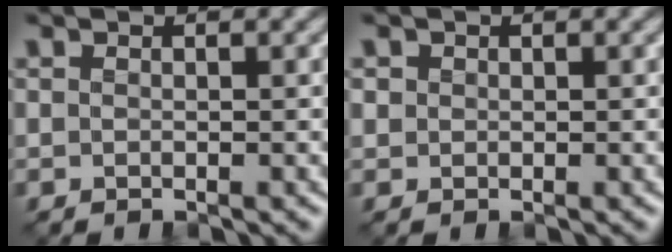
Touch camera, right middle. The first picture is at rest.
{"total": 0.7, "force": [0.2, 0.7, 0.1], "torque": [0.003, -0.002, 0.004]}